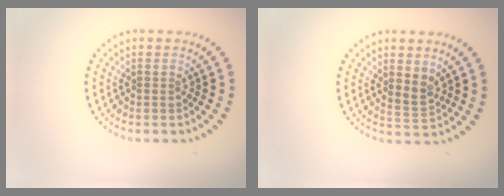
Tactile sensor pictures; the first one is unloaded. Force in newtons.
{"total": 1.9, "press": 1.6, "slide": 1.0}